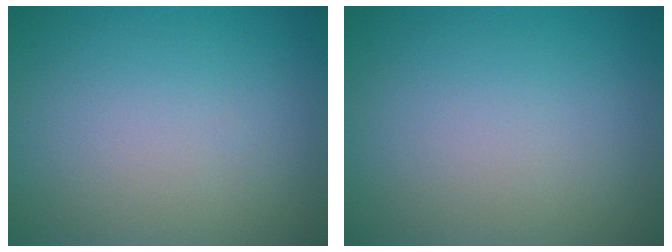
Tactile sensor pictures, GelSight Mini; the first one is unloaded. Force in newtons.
{"total": 0.0}